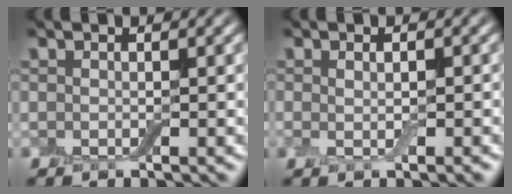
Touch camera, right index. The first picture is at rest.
{"total": 1.6, "force": [-0.1, 0.7, 1.4], "torque": [-0.025, -0.001, 0.000]}